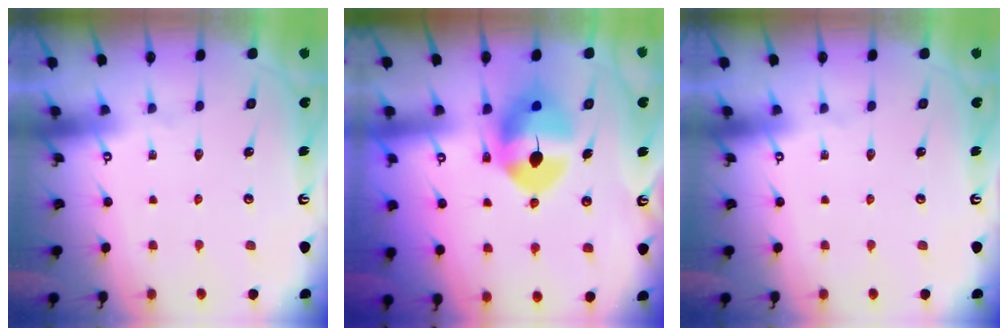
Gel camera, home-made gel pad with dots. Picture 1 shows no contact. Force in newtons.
{"total": 10.8, "press": 10.6, "slide": 1.9}
{"total": 0.0}